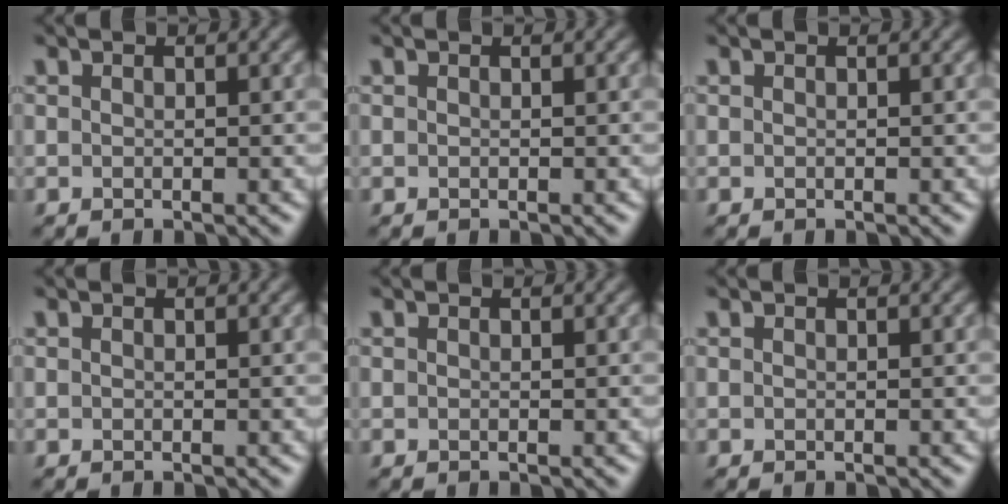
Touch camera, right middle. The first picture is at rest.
{"total": 0.0}
{"total": 0.0}
{"total": 0.0}
{"total": 0.0}
{"total": 0.0}